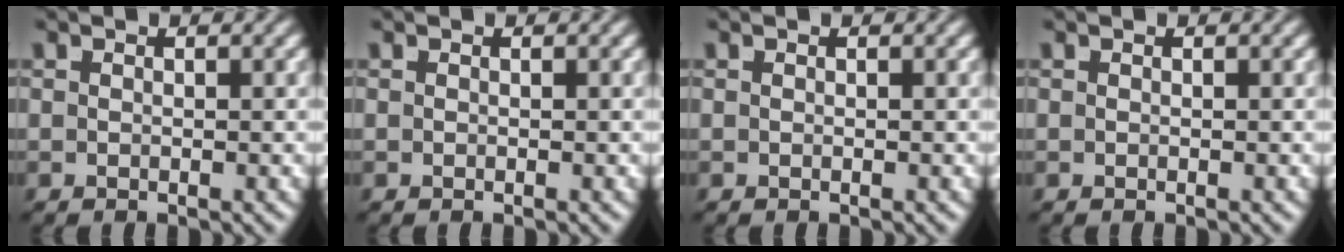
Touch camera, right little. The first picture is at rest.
{"total": 0.0}
{"total": 0.0}
{"total": 0.0}